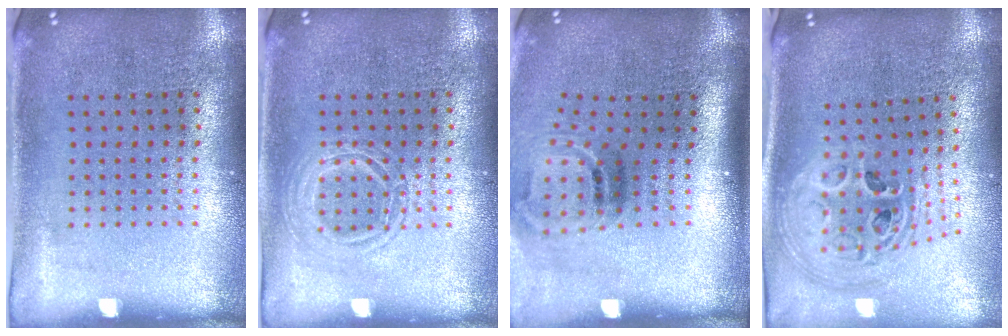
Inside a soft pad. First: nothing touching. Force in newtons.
{"total": 1.9, "press": 1.9, "slide": 0.2}
{"total": 1.9, "press": 1.2, "slide": 1.5}
{"total": 2.6, "press": 1.9, "slide": 1.8}